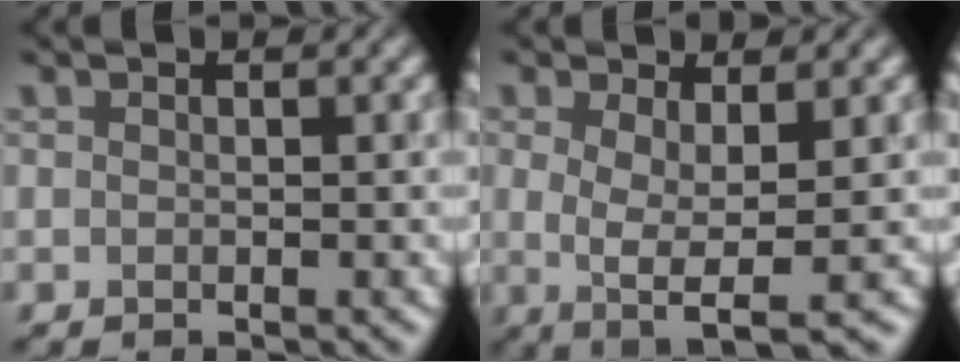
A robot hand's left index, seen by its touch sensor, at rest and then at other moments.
{"total": 3.9, "force": [-0.2, 1.2, 3.7], "torque": [-0.064, -0.003, -0.001]}